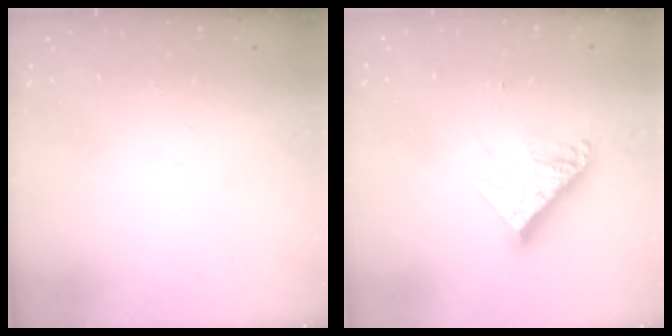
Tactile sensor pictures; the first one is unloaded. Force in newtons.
{"total": 10.7, "press": 10.6, "slide": 1.0}